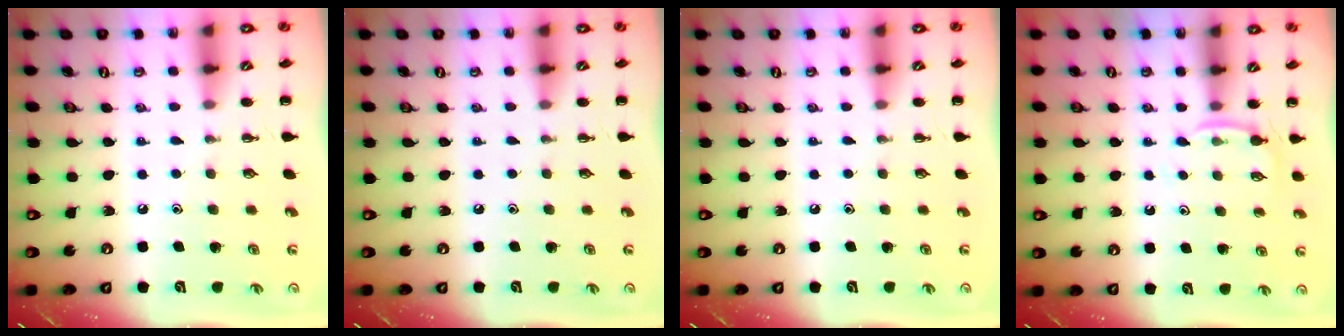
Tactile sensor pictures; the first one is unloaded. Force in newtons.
{"total": 0.0}
{"total": 0.0}
{"total": 4.6, "press": 4.4, "slide": 1.3}